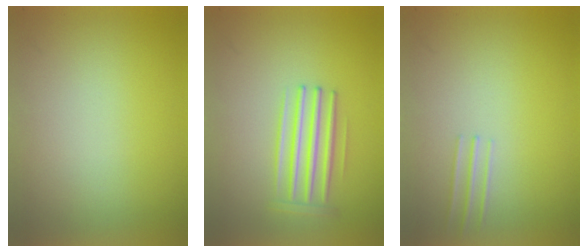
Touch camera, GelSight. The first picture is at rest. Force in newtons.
{"total": 2.9}
{"total": 1.0}